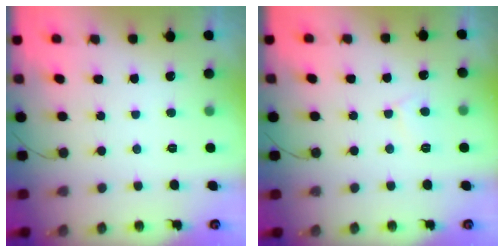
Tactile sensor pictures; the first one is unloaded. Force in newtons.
{"total": 3.7, "press": 3.7, "slide": 0.3}